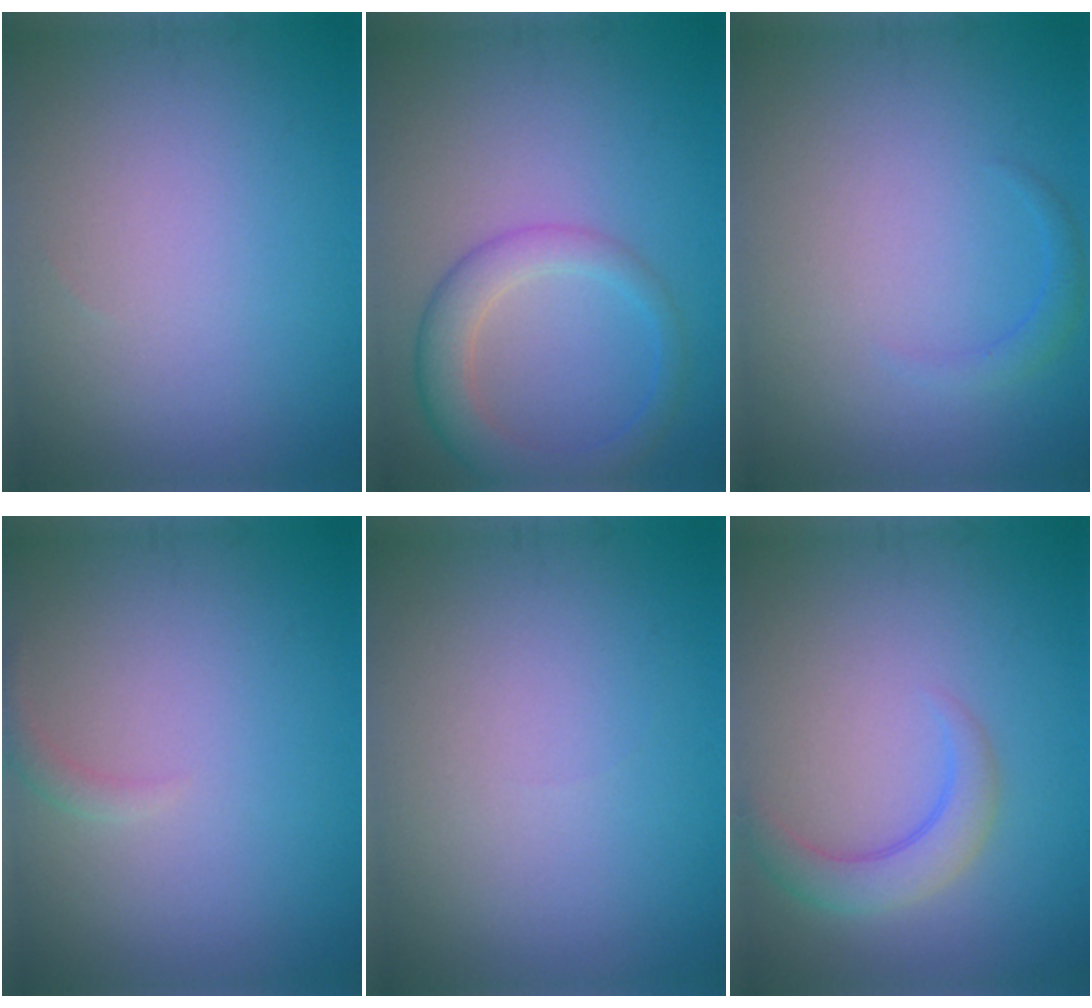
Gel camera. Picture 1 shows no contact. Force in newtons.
{"total": 4.0, "press": 4.0, "slide": 0.2}
{"total": 1.1, "press": 1.1, "slide": 0.1}
{"total": 1.0, "press": 1.0, "slide": 0.1}
{"total": 0.0}
{"total": 3.0, "press": 3.0, "slide": 0.3}